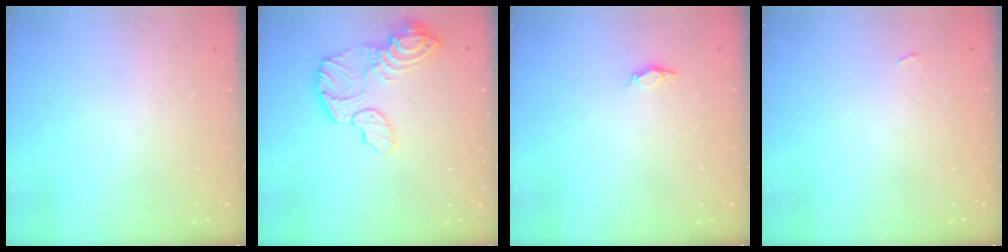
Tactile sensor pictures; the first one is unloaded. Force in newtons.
{"total": 14.9, "press": 14.8, "slide": 1.6}
{"total": 4.0, "press": 3.7, "slide": 1.5}
{"total": 2.2, "press": 2.2, "slide": 0.3}